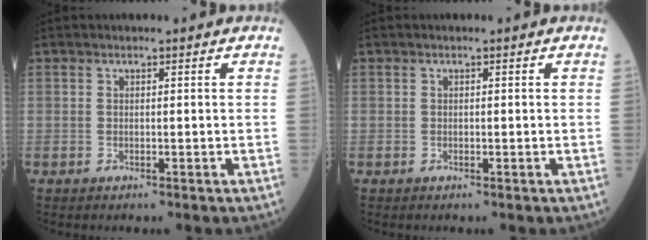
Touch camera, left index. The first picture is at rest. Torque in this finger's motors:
{"motor_torque": [-0.39, -0.09, 0.05, -0.01]}